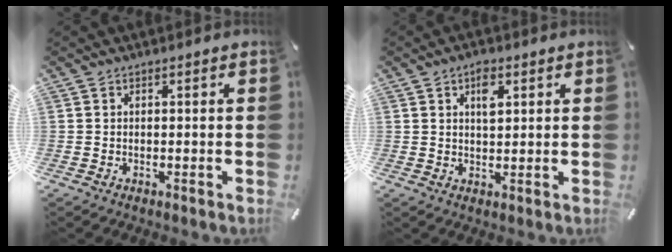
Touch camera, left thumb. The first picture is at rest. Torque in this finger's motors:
{"motor_torque": [0.72, 0.62, 0.27, -0.55, 0.15]}